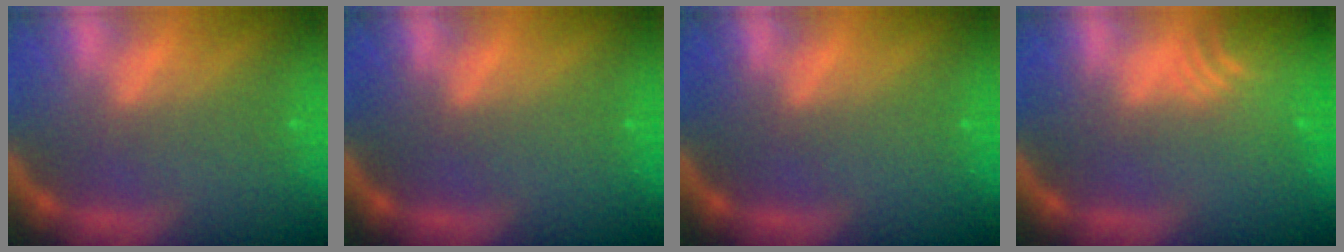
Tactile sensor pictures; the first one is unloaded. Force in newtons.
{"total": 0.0}
{"total": 0.0}
{"total": 6.5}